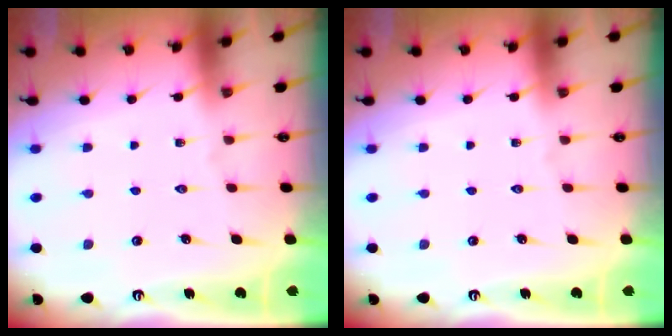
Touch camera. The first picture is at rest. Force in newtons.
{"total": 0.0}